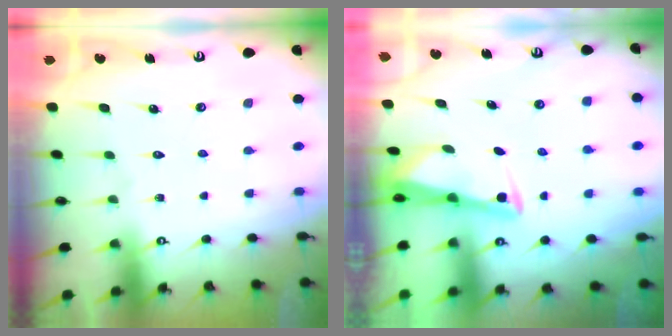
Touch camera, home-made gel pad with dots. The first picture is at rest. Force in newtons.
{"total": 2.8, "press": 2.8, "slide": 0.2}